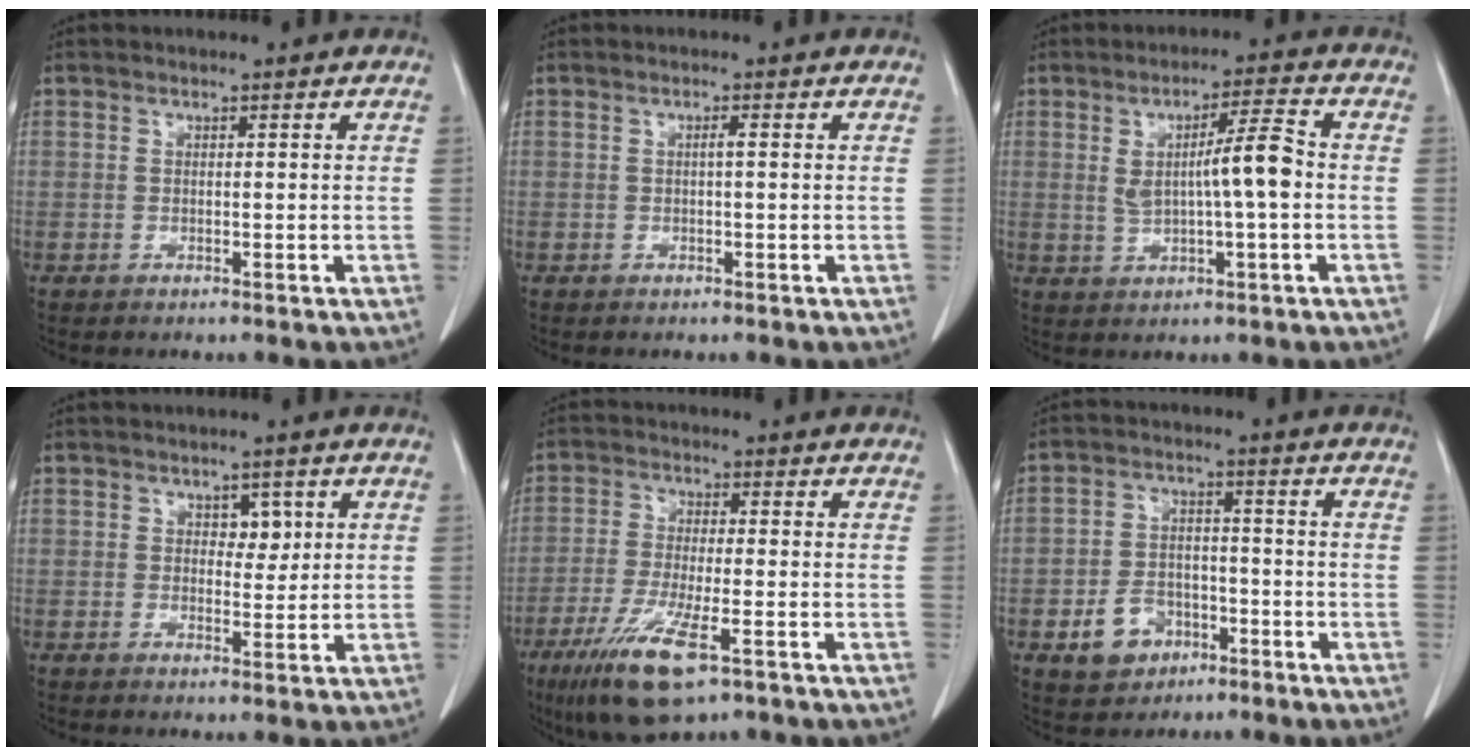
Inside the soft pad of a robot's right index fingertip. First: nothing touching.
{"total": 0.7, "force": [0.0, -0.1, 0.7], "torque": [-0.012, 0.001, 0.000]}
{"total": 7.4, "force": [0.3, 0.6, 7.4], "torque": [-0.124, 0.009, 0.007]}
{"total": 2.7, "force": [1.0, 1.7, 1.8], "torque": [-0.016, 0.001, 0.015]}
{"total": 10.7, "force": [-5.9, 1.8, 8.8], "torque": [-0.174, -0.029, -0.101]}
{"total": 6.7, "force": [-3.2, 5.0, 3.1], "torque": [-0.064, 0.012, -0.047]}